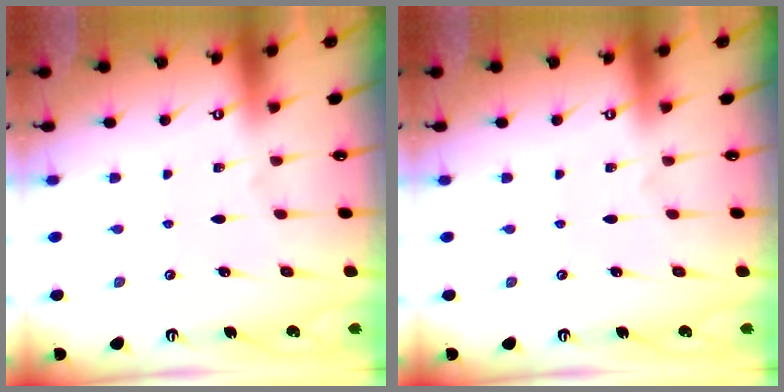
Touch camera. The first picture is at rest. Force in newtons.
{"total": 0.0}